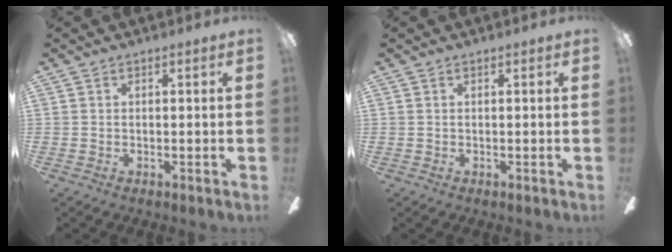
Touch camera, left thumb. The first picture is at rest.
{"total": 0.6, "force": [-0.4, 0.1, 0.4], "torque": [-0.007, 0.002, -0.009]}